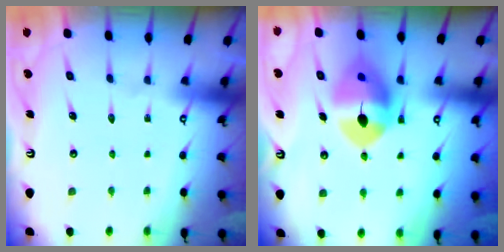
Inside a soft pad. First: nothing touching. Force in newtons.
{"total": 12.2, "press": 12.0, "slide": 1.8}